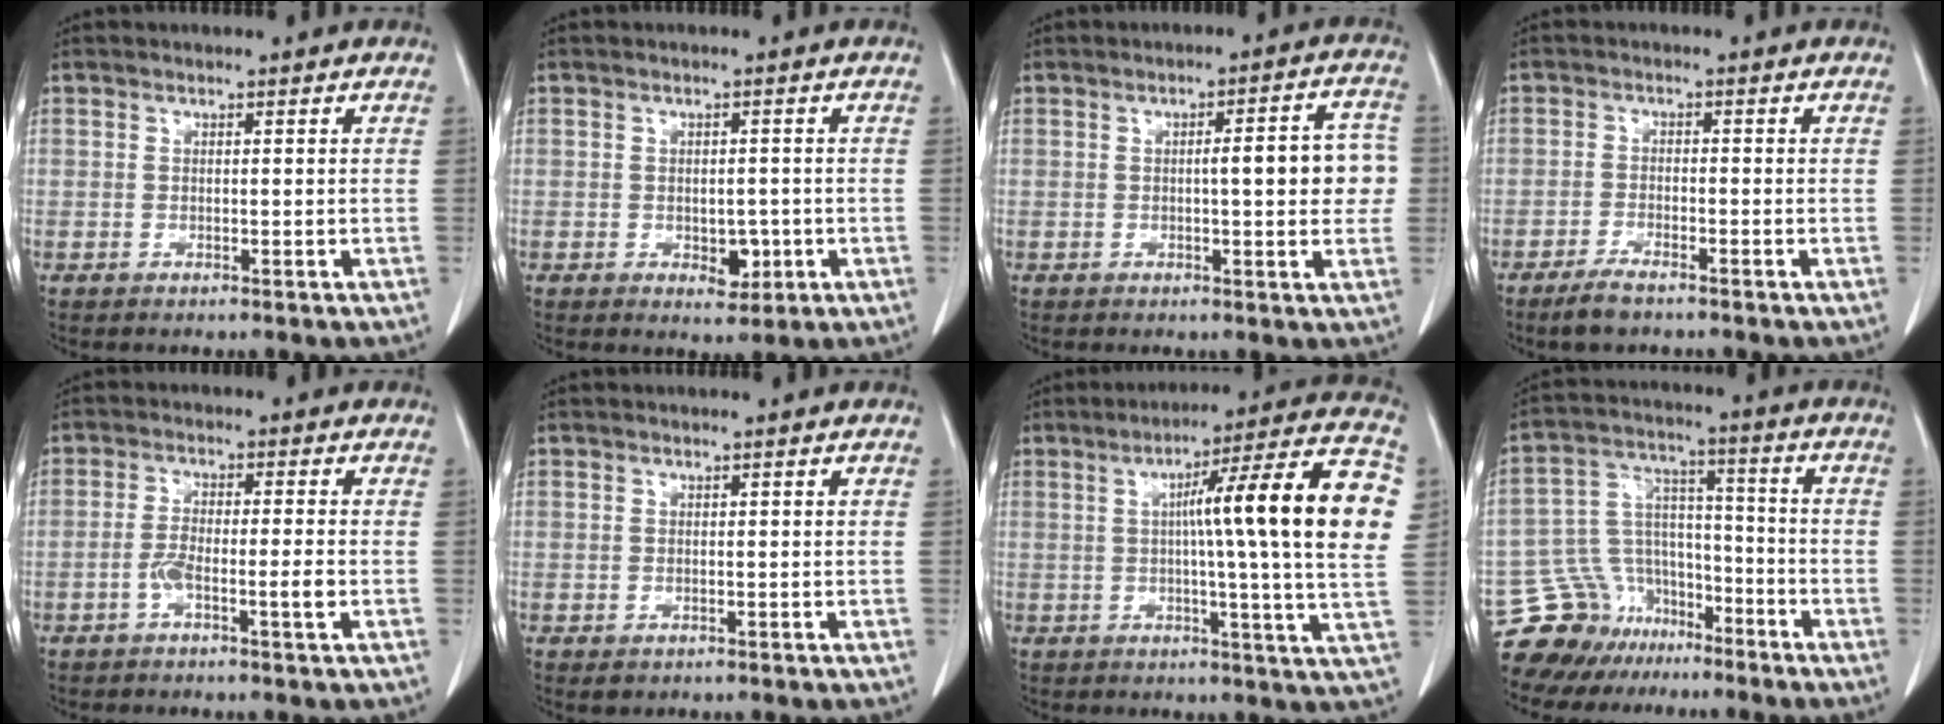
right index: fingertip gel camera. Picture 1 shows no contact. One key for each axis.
{"total": 3.3, "fx": -0.8, "fy": 2.0, "fz": 2.4, "tx": -0.029, "ty": -0.001, "tz": -0.002}
{"total": 8.3, "fx": 0.1, "fy": 1.8, "fz": 8.1, "tx": -0.099, "ty": 0.022, "tz": 0.000}
{"total": 3.3, "fx": -2.6, "fy": 0.6, "fz": 1.9, "tx": -0.043, "ty": -0.005, "tz": -0.047}
{"total": 4.4, "fx": -1.6, "fy": 0.4, "fz": 4.1, "tx": -0.077, "ty": 0.005, "tz": -0.029}
{"total": 0.9, "fx": -0.2, "fy": 0.8, "fz": 0.2, "tx": -0.004, "ty": 0.003, "tz": 0.002}
{"total": 19.9, "fx": 3.2, "fy": -0.4, "fz": 19.7, "tx": -0.252, "ty": 0.014, "tz": 0.030}
{"total": 12.3, "fx": -9.5, "fy": 7.7, "fz": 1.5, "tx": -0.038, "ty": 0.066, "tz": -0.159}